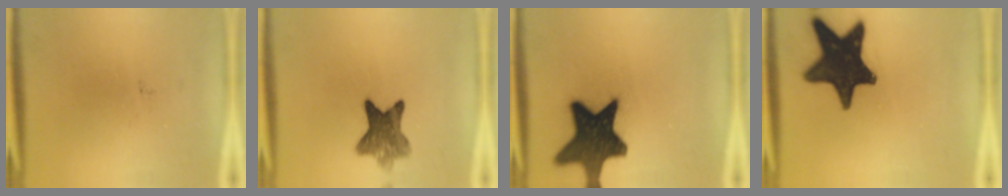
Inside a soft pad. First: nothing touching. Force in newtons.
{"total": 7.6}
{"total": 17.1}
{"total": 17.8}